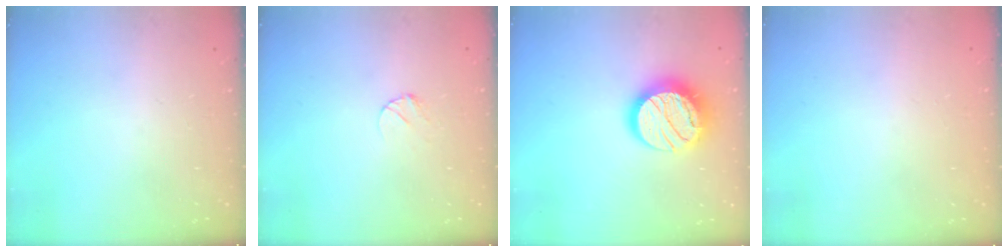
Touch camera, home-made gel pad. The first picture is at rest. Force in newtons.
{"total": 3.0, "press": 3.0, "slide": 0.4}
{"total": 16.6, "press": 16.5, "slide": 1.1}
{"total": 0.7, "press": 0.7, "slide": 0.1}